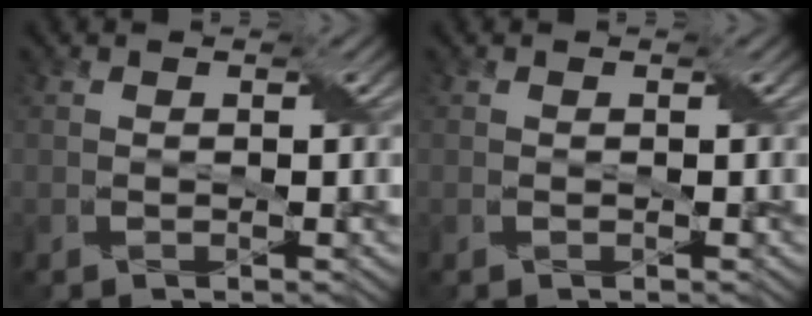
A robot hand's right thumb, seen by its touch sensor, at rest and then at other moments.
{"total": 0.0}